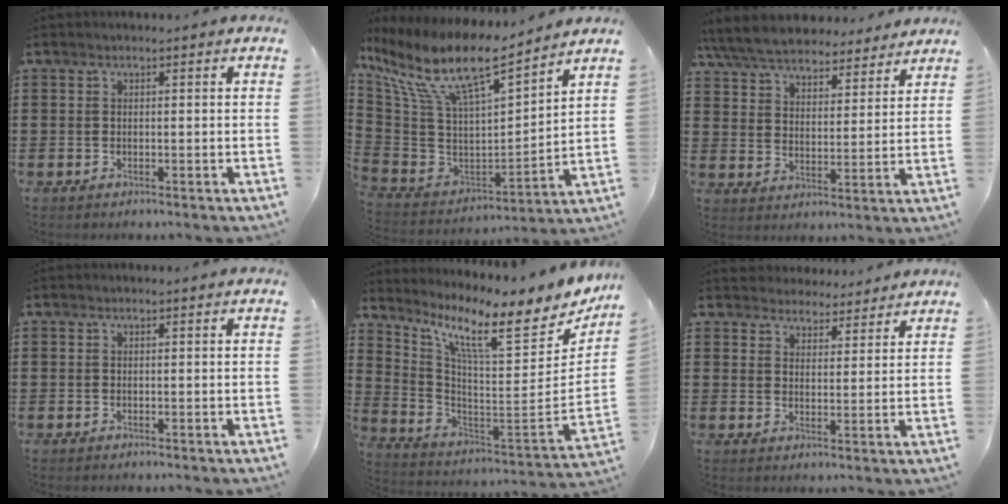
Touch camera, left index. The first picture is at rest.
{"total": 13.7, "force": [9.1, 3.6, 9.6], "torque": [-0.220, -0.054, 0.155]}
{"total": 7.0, "force": [6.7, 1.2, 1.9], "torque": [-0.068, -0.032, 0.119]}
{"total": 0.0}
{"total": 11.3, "force": [7.4, 1.5, 8.4], "torque": [-0.185, -0.054, 0.116]}
{"total": 4.0, "force": [3.9, 1.0, -0.2], "torque": [-0.012, -0.014, 0.072]}